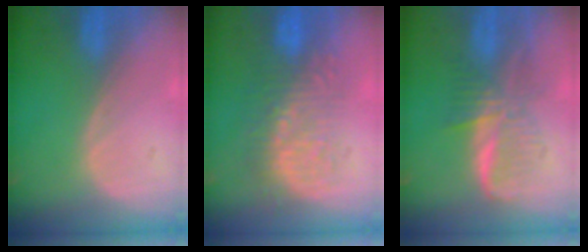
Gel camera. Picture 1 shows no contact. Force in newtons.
{"total": 8.8, "press": 8.5, "slide": 2.5}
{"total": 6.0, "press": 5.9, "slide": 0.8}